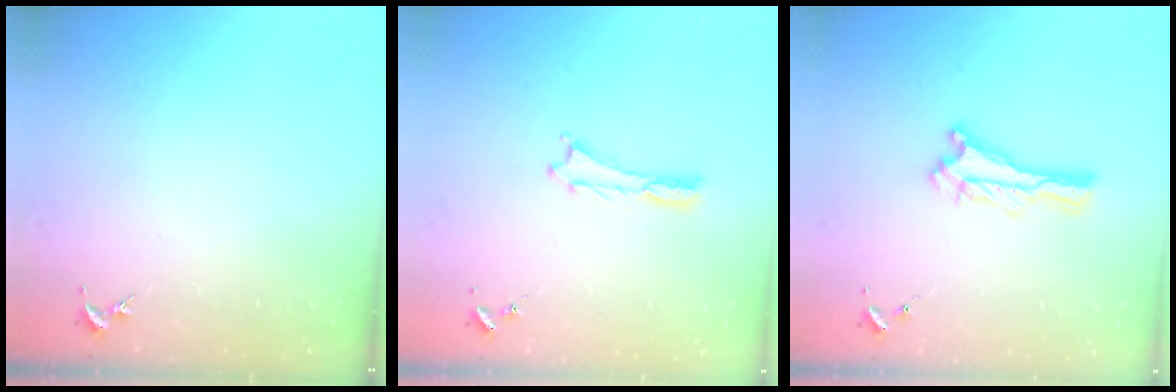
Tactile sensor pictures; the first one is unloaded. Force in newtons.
{"total": 0.0}
{"total": 0.0}